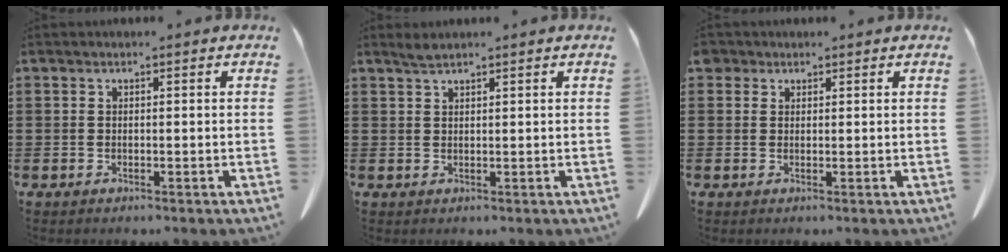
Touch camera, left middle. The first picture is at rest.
{"total": 1.4, "force": [1.2, 0.1, 0.8], "torque": [-0.017, -0.002, 0.023]}
{"total": 1.5, "force": [1.2, 1.0, 0.2], "torque": [-0.010, 0.003, 0.023]}